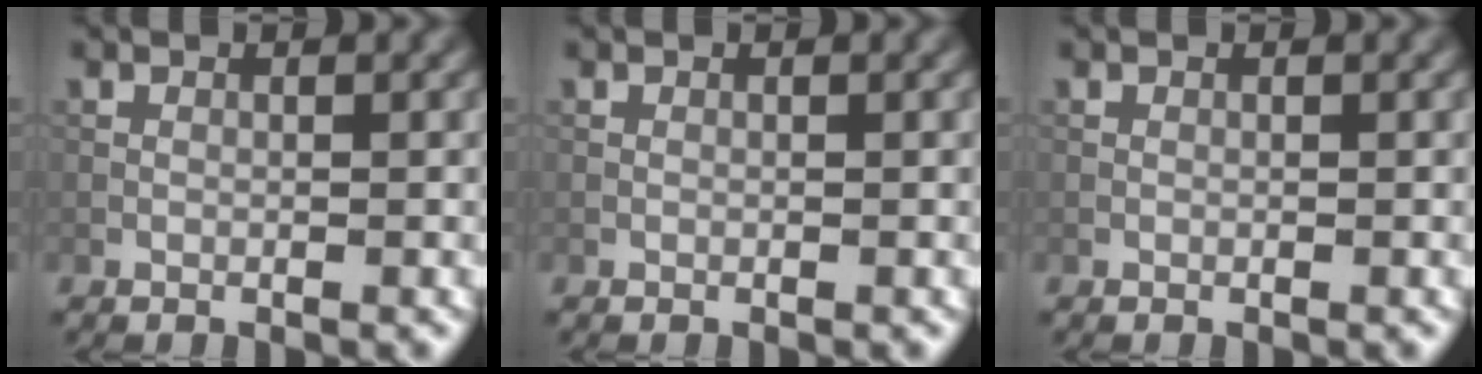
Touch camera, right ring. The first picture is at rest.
{"total": 0.0}
{"total": 0.0}